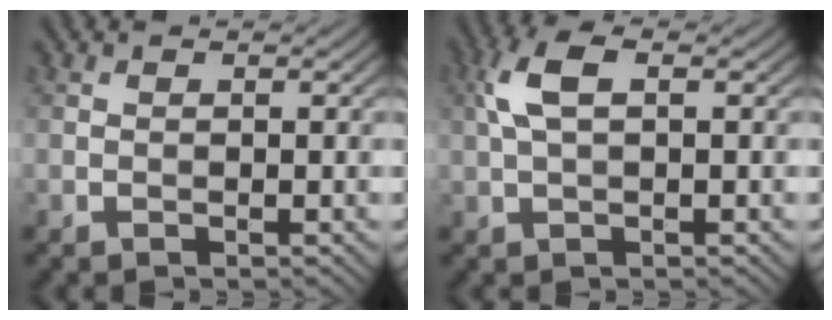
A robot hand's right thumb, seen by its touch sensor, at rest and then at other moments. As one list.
[{"total": 4.7, "force": [1.1, 2.0, 4.2], "torque": [-0.100, 0.013, 0.020]}]